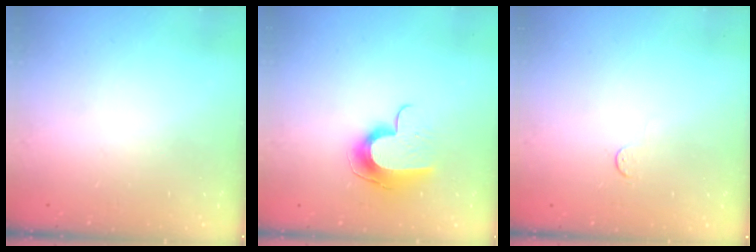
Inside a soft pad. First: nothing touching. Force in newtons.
{"total": 10.2, "press": 10.2, "slide": 0.6}
{"total": 2.8, "press": 2.8, "slide": 0.4}